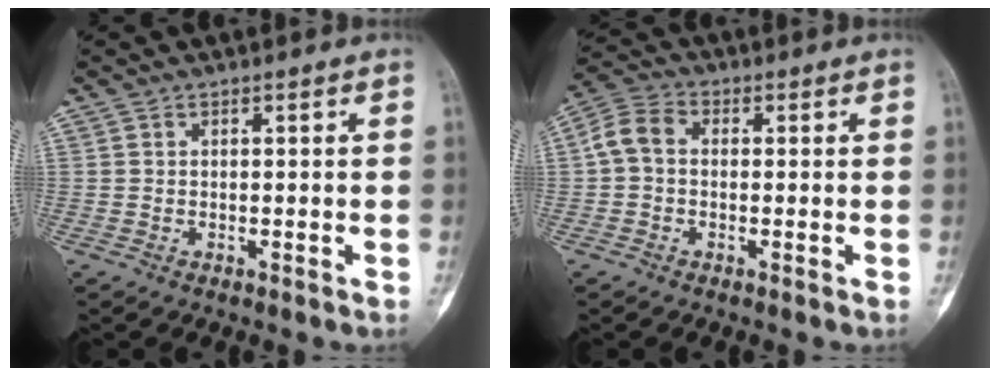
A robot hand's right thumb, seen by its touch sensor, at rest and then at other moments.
{"total": 6.2, "force": [0.0, 4.7, 4.0], "torque": [-0.076, 0.022, -0.011]}